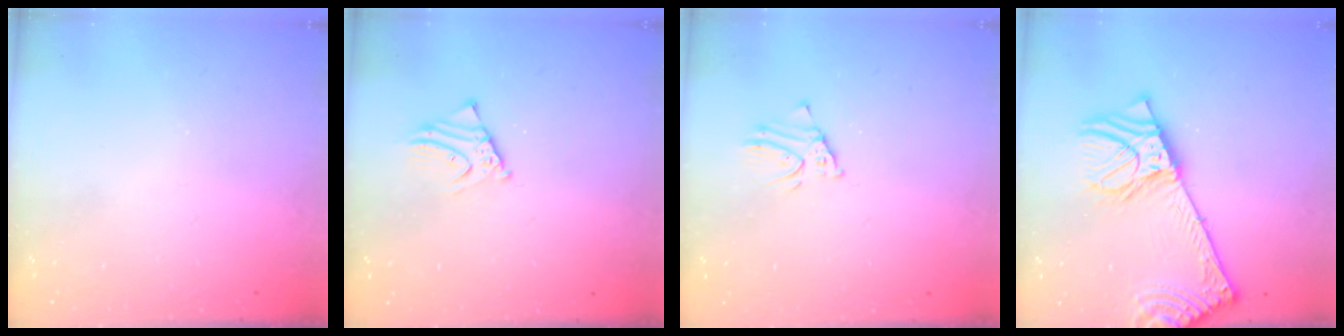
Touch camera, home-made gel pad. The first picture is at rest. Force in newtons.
{"total": 2.8, "press": 2.8, "slide": 0.2}
{"total": 2.5, "press": 2.5, "slide": 0.2}
{"total": 14.7, "press": 14.3, "slide": 3.6}